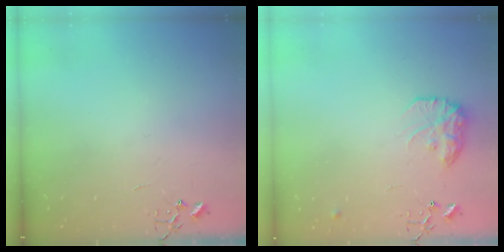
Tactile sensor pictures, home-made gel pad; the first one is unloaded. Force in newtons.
{"total": 13.1, "press": 13.0, "slide": 0.7}